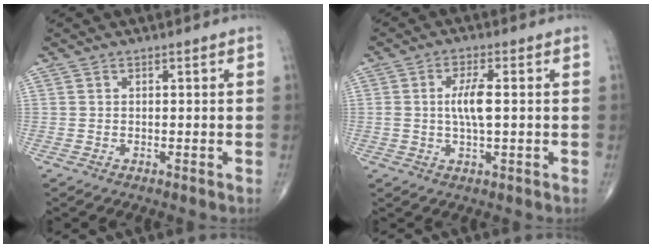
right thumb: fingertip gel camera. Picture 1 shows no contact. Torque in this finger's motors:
{"motor_torque": [0.01, 0.01, 0.15, 0.09, 0.05]}